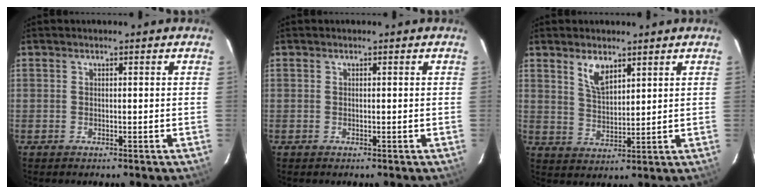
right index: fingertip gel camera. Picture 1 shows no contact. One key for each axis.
{"total": 0.0}
{"total": 5.5, "fx": 3.5, "fy": 2.3, "fz": 3.5, "tx": -0.063, "ty": 0.000, "tz": 0.070}